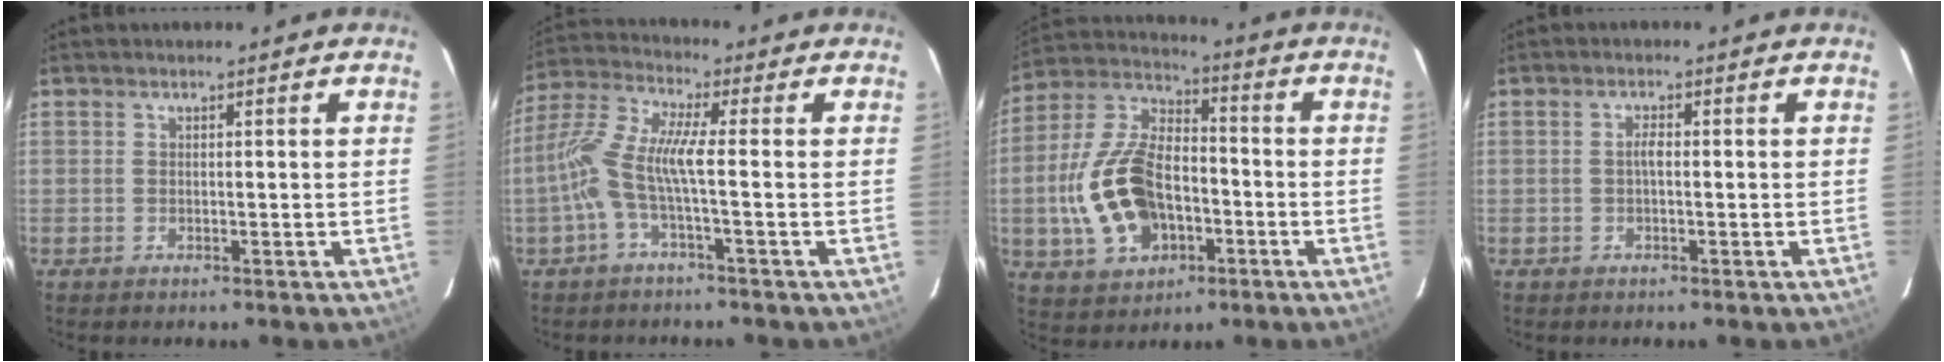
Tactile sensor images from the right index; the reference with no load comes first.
{"total": 8.0, "force": [-2.2, 0.5, 7.7], "torque": [-0.172, 0.008, -0.044]}
{"total": 17.3, "force": [-4.2, 10.6, 13.0], "torque": [-0.288, 0.010, -0.066]}
{"total": 1.4, "force": [-0.2, 0.4, 1.3], "torque": [-0.025, 0.005, -0.006]}